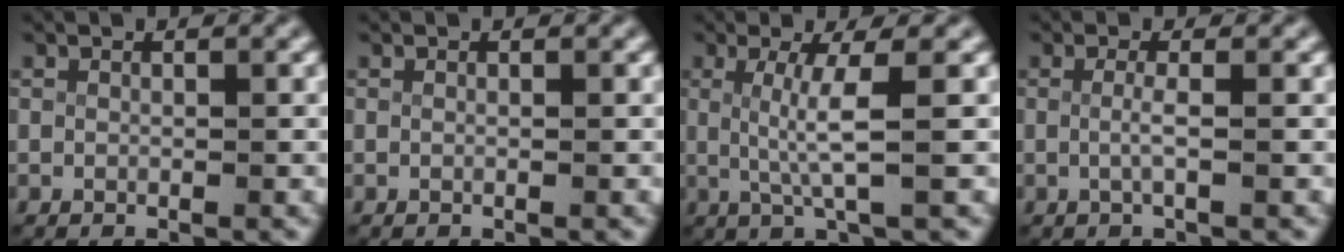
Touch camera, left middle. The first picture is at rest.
{"total": 0.0}
{"total": 4.0, "force": [0.4, -0.3, 4.0], "torque": [-0.075, -0.007, 0.012]}
{"total": 1.5, "force": [-0.4, -0.1, 1.4], "torque": [-0.036, -0.009, -0.005]}